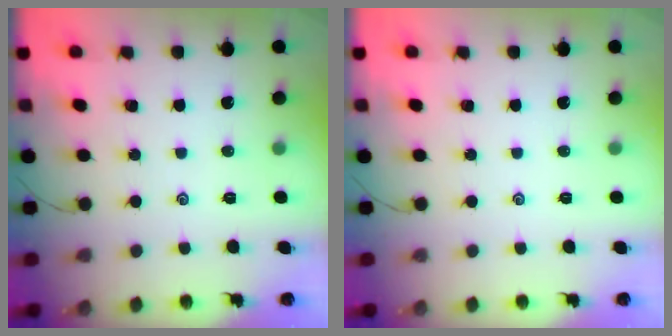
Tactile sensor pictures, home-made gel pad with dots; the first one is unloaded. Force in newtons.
{"total": 0.0}